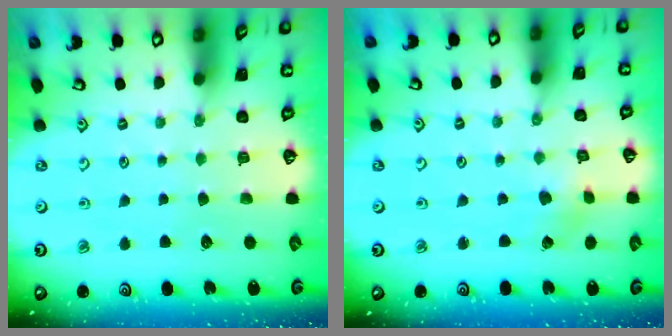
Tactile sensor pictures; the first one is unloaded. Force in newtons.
{"total": 1.9, "press": 1.9, "slide": 0.2}